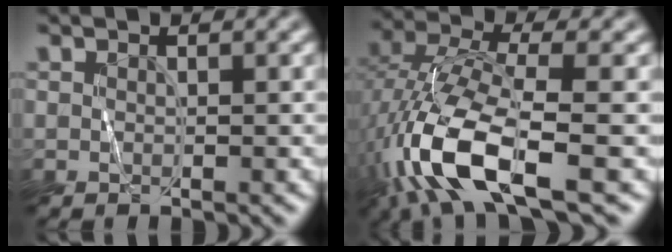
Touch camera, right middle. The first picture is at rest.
{"total": 9.9, "force": [-4.8, 2.8, 8.2], "torque": [-0.181, 0.006, -0.101]}